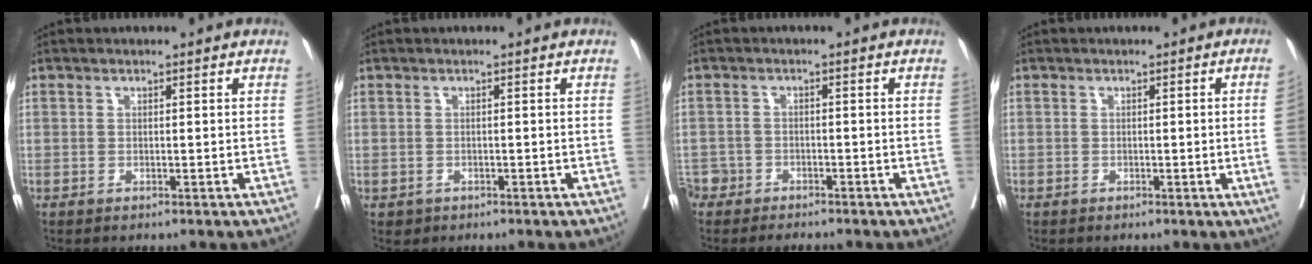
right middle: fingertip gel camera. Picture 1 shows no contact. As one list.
[{"total": 1.1, "force": [-0.6, 0.9, 0.2], "torque": [-0.005, 0.002, -0.003]}, {"total": 5.1, "force": [-4.2, 2.7, 0.8], "torque": [-0.008, -0.001, -0.072]}, {"total": 2.6, "force": [-0.3, -1.0, 2.4], "torque": [-0.027, -0.004, -0.002]}]